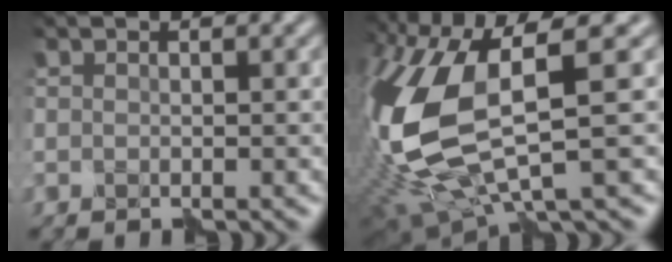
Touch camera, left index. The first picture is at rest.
{"total": 12.1, "force": [0.9, 5.0, 11.0], "torque": [-0.265, -0.023, 0.024]}